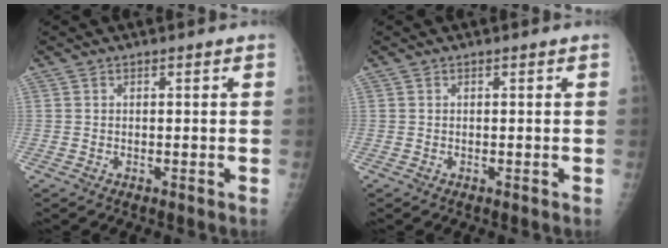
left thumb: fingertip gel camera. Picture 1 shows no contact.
{"total": 0.0}